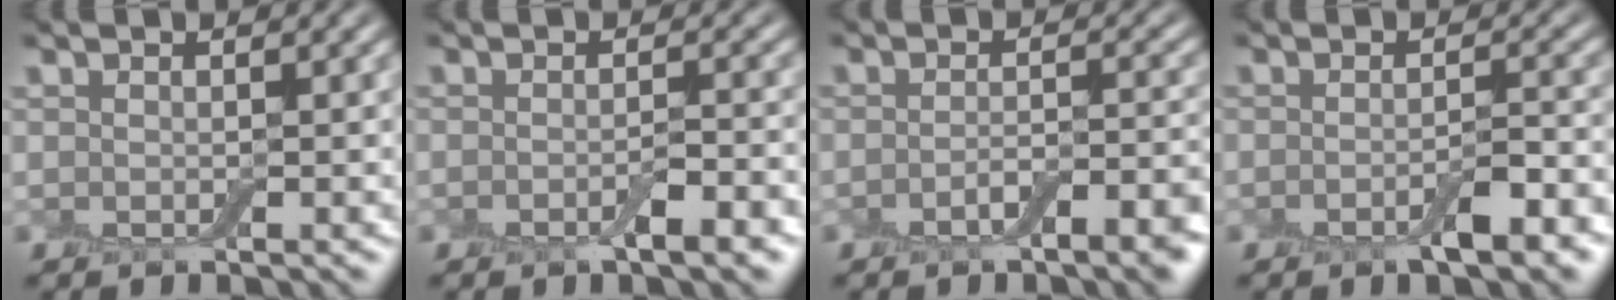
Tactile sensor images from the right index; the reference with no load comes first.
{"total": 2.2, "force": [-1.3, 0.4, 1.8], "torque": [-0.028, -0.004, -0.019]}
{"total": 3.8, "force": [-2.3, 1.1, 2.9], "torque": [-0.045, -0.005, -0.032]}
{"total": 3.2, "force": [-1.8, 0.8, 2.5], "torque": [-0.044, -0.005, -0.027]}